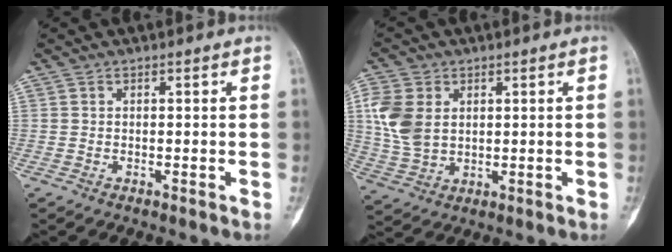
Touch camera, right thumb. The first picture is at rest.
{"total": 9.5, "force": [2.1, 6.8, 6.3], "torque": [-0.128, -0.004, 0.047]}